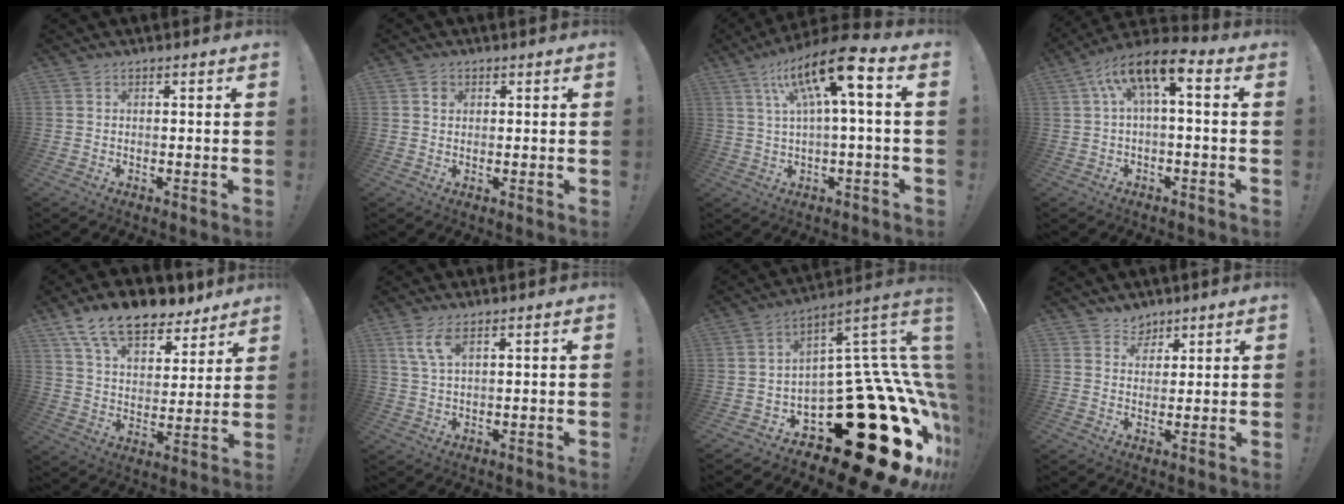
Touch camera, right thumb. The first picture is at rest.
{"total": 1.7, "force": [0.4, 1.5, 0.5], "torque": [-0.002, 0.001, 0.006]}
{"total": 16.2, "force": [4.9, 3.1, 15.1], "torque": [-0.252, -0.020, 0.068]}
{"total": 9.6, "force": [2.5, 3.2, 8.6], "torque": [-0.149, -0.011, 0.042]}
{"total": 15.2, "force": [11.4, 7.2, 7.2], "torque": [-0.120, -0.081, 0.205]}
{"total": 5.8, "force": [2.9, 1.8, 4.6], "torque": [-0.085, -0.005, 0.053]}
{"total": 35.0, "force": [-12.7, 15.7, 28.6], "torque": [-0.311, 0.008, -0.144]}
{"total": 4.7, "force": [3.5, 3.2, 0.1], "torque": [0.008, -0.032, 0.067]}